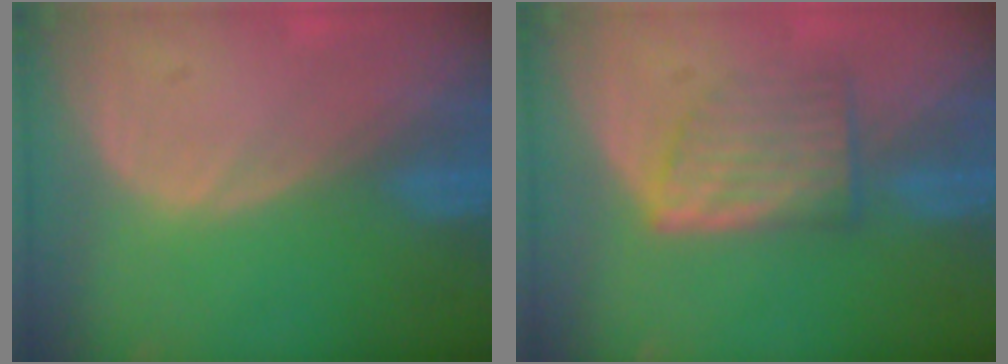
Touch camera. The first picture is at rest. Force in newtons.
{"total": 6.2, "press": 5.9, "slide": 1.8}